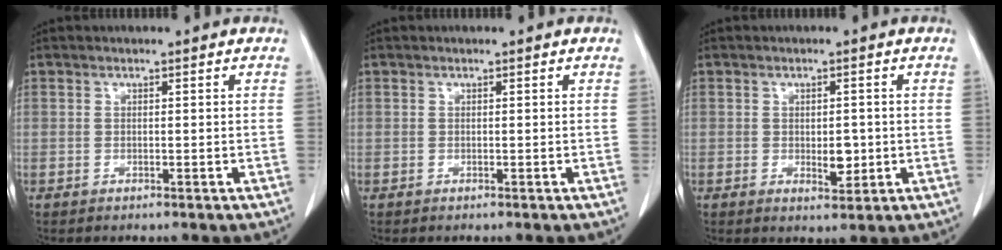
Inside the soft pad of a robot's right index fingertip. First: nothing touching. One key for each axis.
{"total": 0.0}
{"total": 3.1, "fx": -0.4, "fy": 1.5, "fz": 2.7, "tx": -0.037, "ty": -0.002, "tz": 0.000}